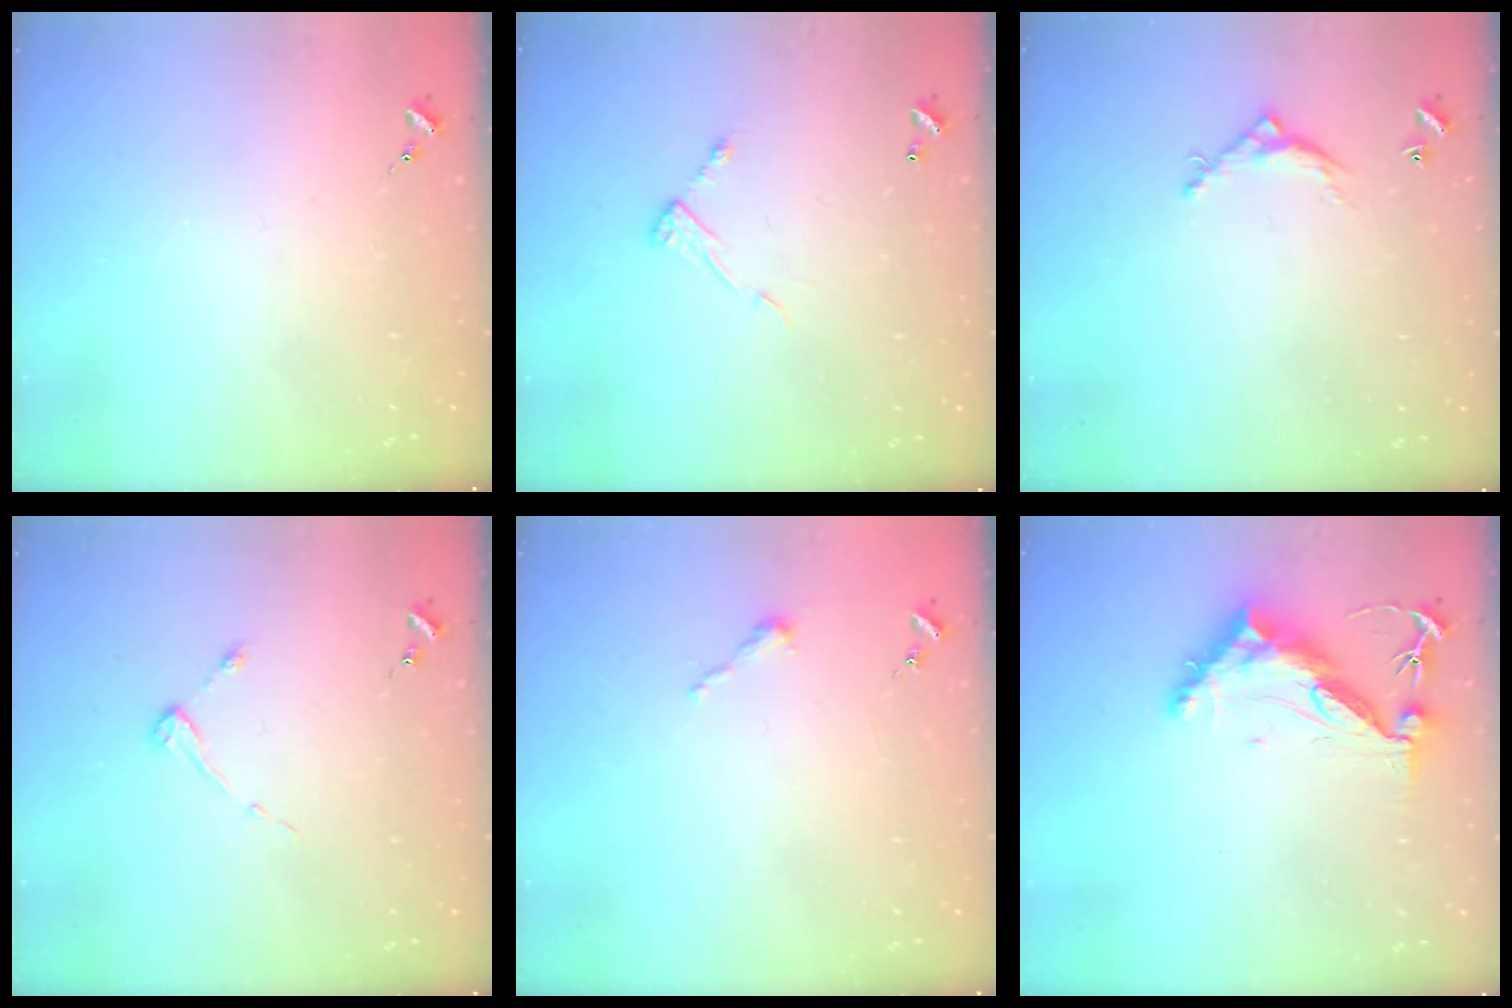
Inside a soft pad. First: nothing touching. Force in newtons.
{"total": 6.6, "press": 6.6, "slide": 0.3}
{"total": 6.0, "press": 6.0, "slide": 0.3}
{"total": 3.1, "press": 3.1, "slide": 0.4}
{"total": 2.5, "press": 2.5, "slide": 0.2}
{"total": 10.4, "press": 10.3, "slide": 0.9}